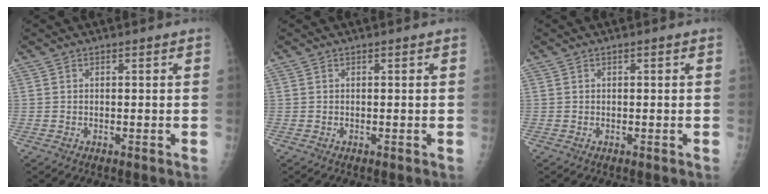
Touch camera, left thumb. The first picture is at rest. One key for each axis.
{"total": 0.0}
{"total": 0.0}